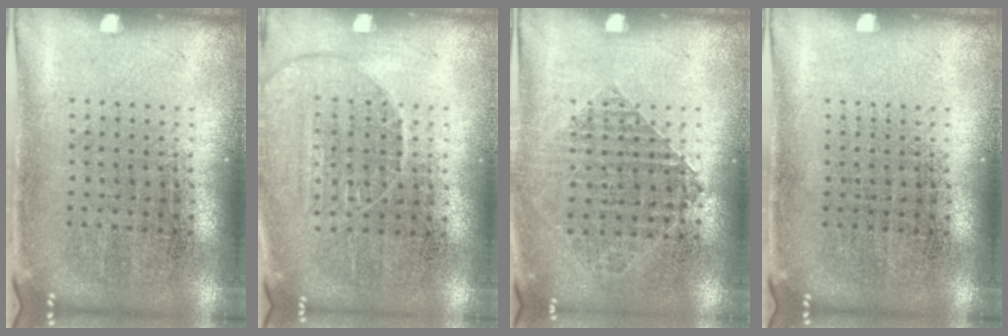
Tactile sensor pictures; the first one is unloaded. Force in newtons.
{"total": 1.4, "press": 1.3, "slide": 0.6}
{"total": 0.9, "press": 0.9, "slide": 0.1}
{"total": 0.0}